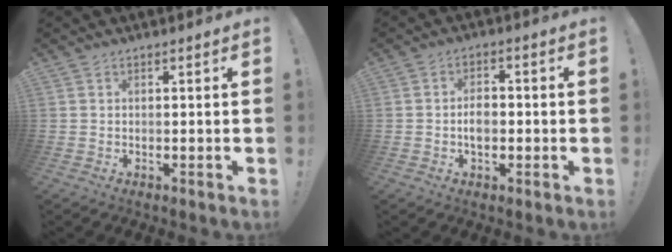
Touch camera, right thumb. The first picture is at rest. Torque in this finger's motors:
{"motor_torque": [-0.15, -0.02, 0.15, 0.24, 0.05]}